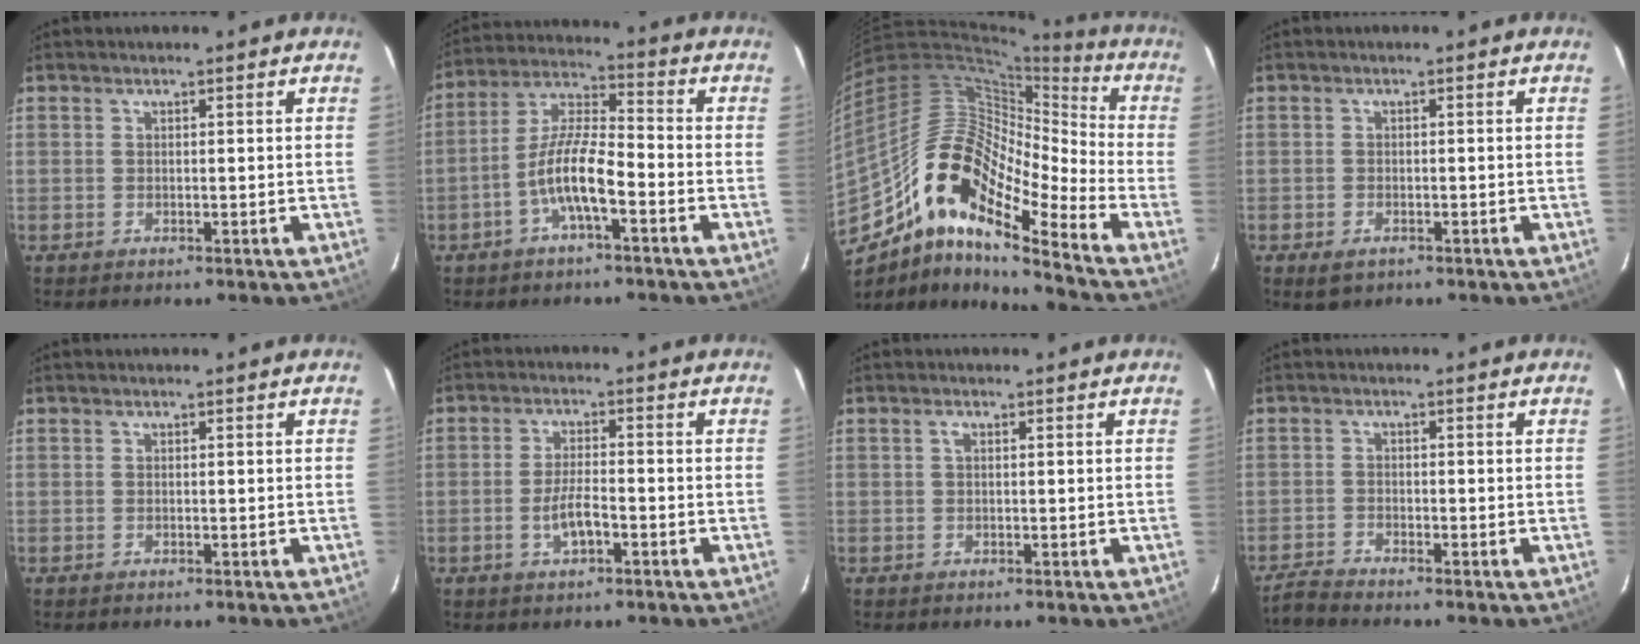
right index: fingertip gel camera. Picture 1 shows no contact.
{"total": 9.4, "force": [-4.2, 2.1, 8.2], "torque": [-0.174, 0.007, -0.082]}
{"total": 17.8, "force": [-11.2, 4.5, 13.1], "torque": [-0.217, 0.000, -0.231]}
{"total": 3.8, "force": [-2.6, 1.8, 2.1], "torque": [-0.050, -0.012, -0.046]}
{"total": 0.0}
{"total": 4.7, "force": [-2.0, 1.4, 4.0], "torque": [-0.082, -0.002, -0.034]}
{"total": 0.7, "force": [0.2, 0.3, 0.6], "torque": [-0.013, 0.003, 0.002]}
{"total": 2.7, "force": [-2.7, -0.2, 0.1], "torque": [-0.014, -0.007, -0.059]}